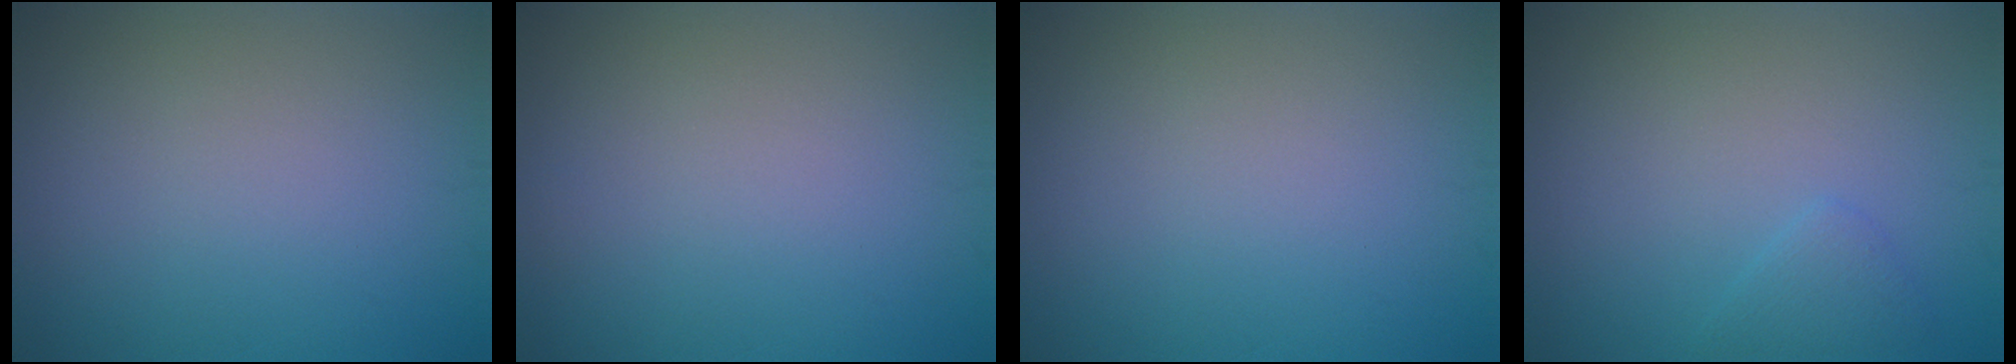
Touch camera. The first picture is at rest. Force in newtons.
{"total": 0.0}
{"total": 0.0}
{"total": 1.3, "press": 1.3, "slide": 0.1}